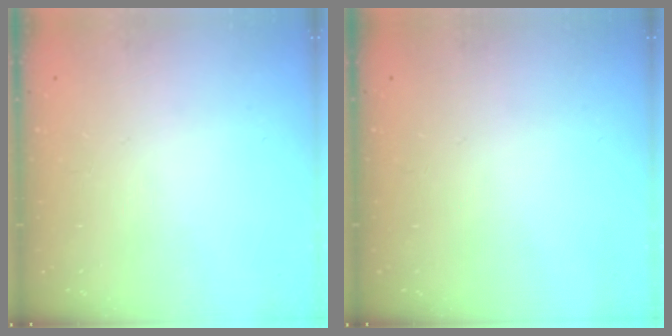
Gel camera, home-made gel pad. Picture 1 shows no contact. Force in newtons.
{"total": 0.0}